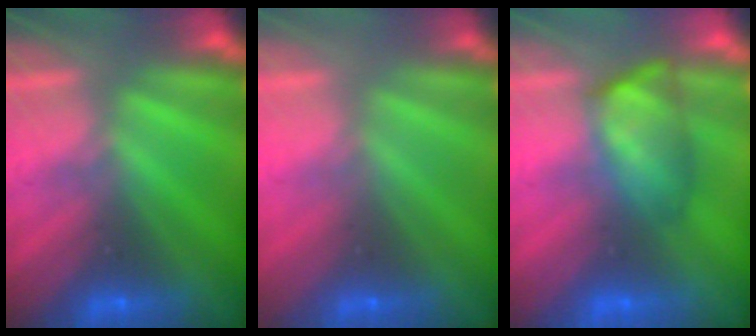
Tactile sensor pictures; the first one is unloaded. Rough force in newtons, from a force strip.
{"total": 3.6}
{"total": 4.5}